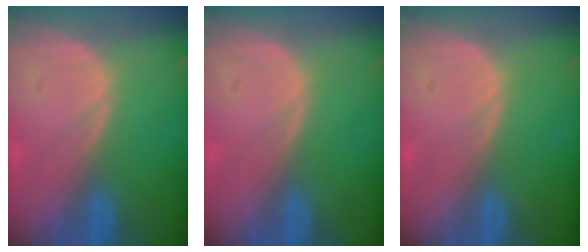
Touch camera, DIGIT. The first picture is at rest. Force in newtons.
{"total": 0.0}
{"total": 0.0}